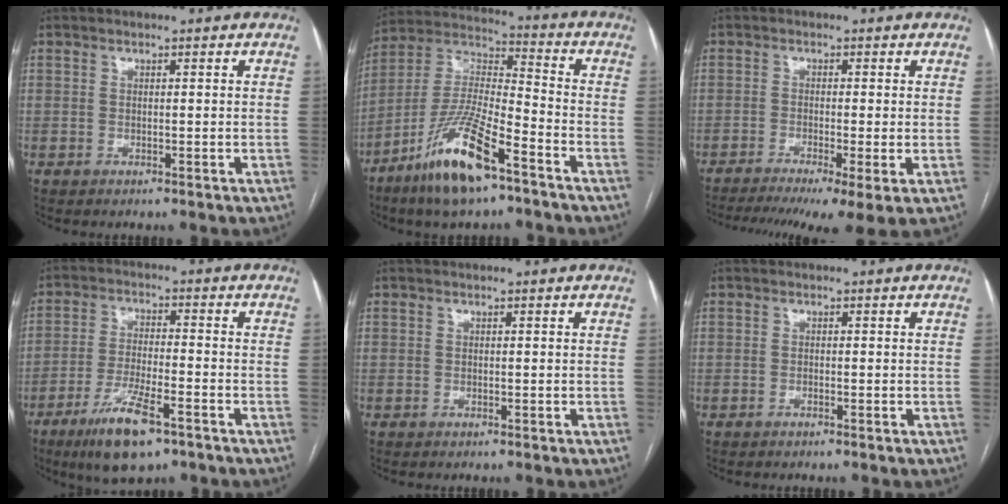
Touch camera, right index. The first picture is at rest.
{"total": 15.3, "force": [-9.3, 3.0, 11.8], "torque": [-0.241, -0.015, -0.174]}
{"total": 11.7, "force": [-7.9, 1.3, 8.5], "torque": [-0.130, -0.016, -0.124]}
{"total": 10.2, "force": [-6.2, 2.2, 7.8], "torque": [-0.148, -0.018, -0.106]}
{"total": 0.0}
{"total": 0.0}